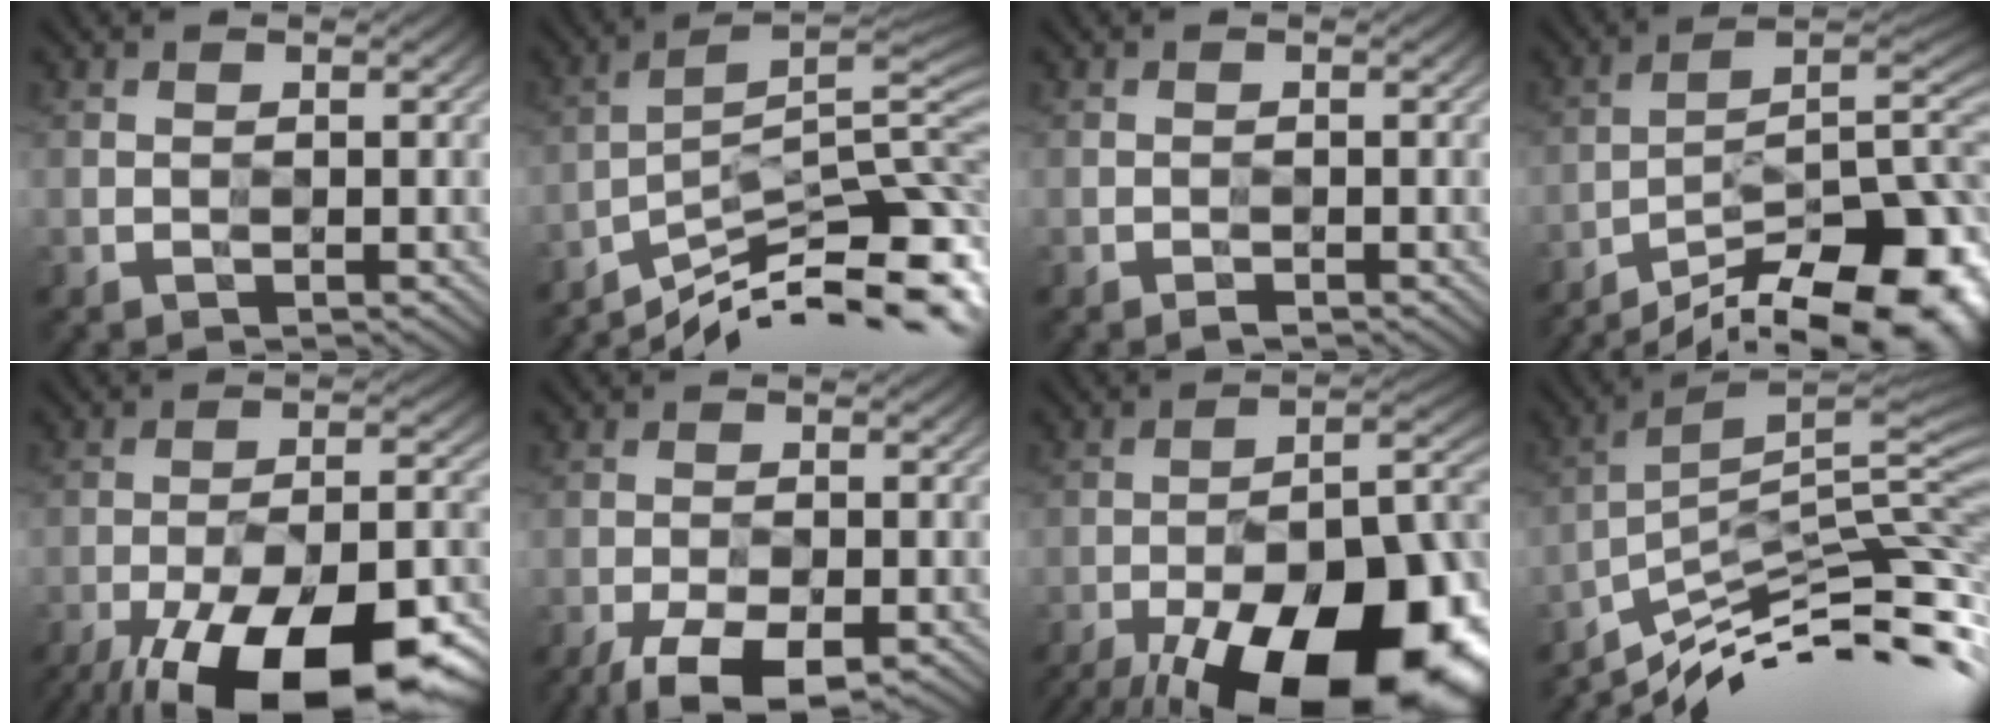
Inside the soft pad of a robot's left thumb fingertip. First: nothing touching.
{"total": 12.7, "force": [-9.1, 2.2, 8.5], "torque": [-0.142, 0.006, -0.148]}
{"total": 0.7, "force": [-0.5, 0.2, 0.4], "torque": [-0.005, -0.002, -0.010]}
{"total": 18.7, "force": [-13.7, 4.9, 11.7], "torque": [-0.132, 0.008, -0.210]}
{"total": 21.2, "force": [-13.9, 7.7, 14.0], "torque": [-0.218, -0.038, -0.217]}
{"total": 9.1, "force": [-6.2, 3.4, 5.6], "torque": [-0.103, -0.024, -0.098]}
{"total": 23.3, "force": [-14.7, 8.8, 15.8], "torque": [-0.189, -0.029, -0.203]}
{"total": 11.9, "force": [-7.8, 2.1, 8.7], "torque": [-0.164, 0.016, -0.134]}